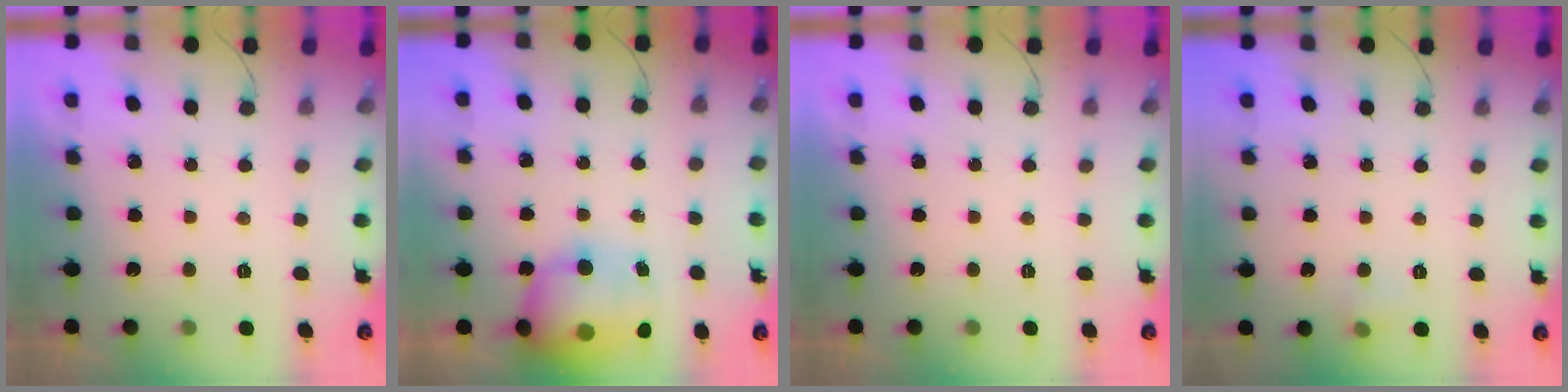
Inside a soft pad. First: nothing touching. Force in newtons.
{"total": 14.6, "press": 14.3, "slide": 3.3}
{"total": 0.0}
{"total": 4.0, "press": 3.8, "slide": 1.3}